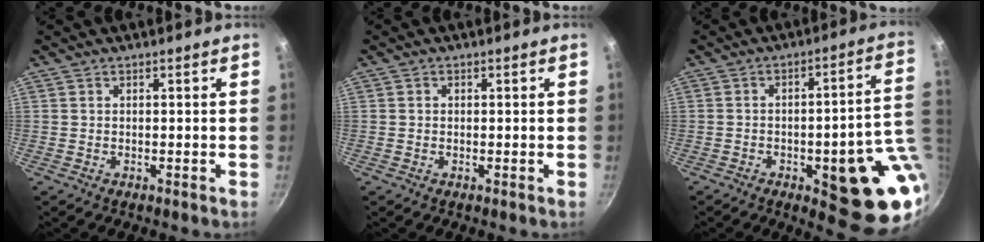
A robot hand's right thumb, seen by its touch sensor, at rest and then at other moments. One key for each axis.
{"total": 0.7, "fx": 0.1, "fy": 0.7, "fz": 0.2, "tx": 0.000, "ty": 0.001, "tz": 0.000}
{"total": 18.9, "fx": -3.8, "fy": 5.9, "fz": 17.6, "tx": -0.173, "ty": 0.014, "tz": -0.045}